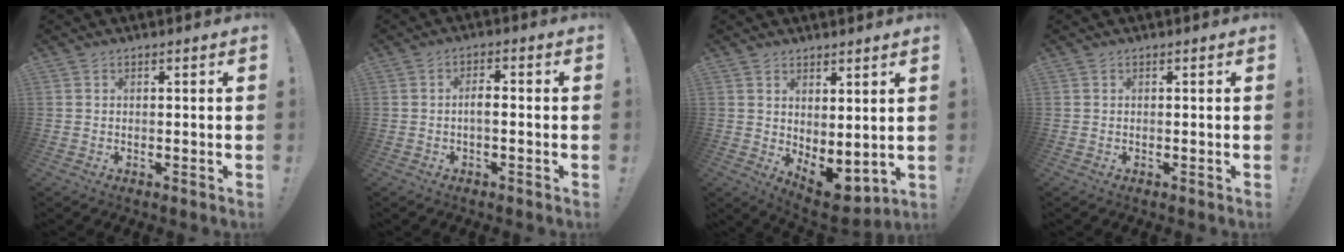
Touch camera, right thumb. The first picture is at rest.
{"total": 3.5, "force": [-0.9, 1.1, 3.2], "torque": [-0.068, 0.005, -0.017]}
{"total": 5.1, "force": [1.5, 2.9, 3.9], "torque": [-0.029, -0.037, 0.037]}
{"total": 0.0}